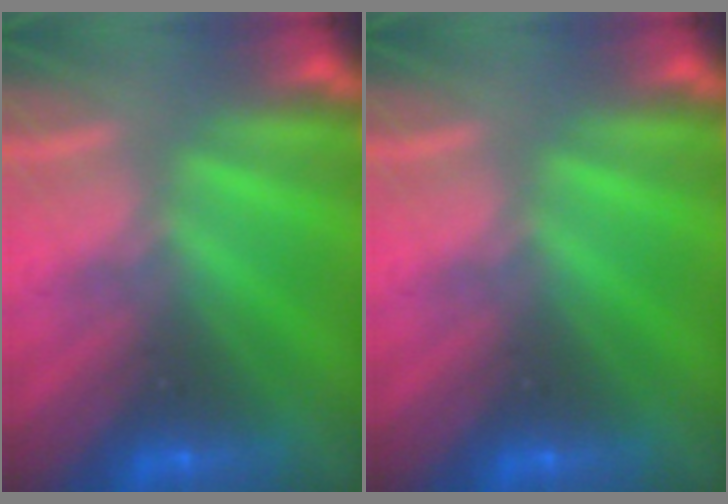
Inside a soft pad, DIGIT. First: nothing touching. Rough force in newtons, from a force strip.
{"total": 0.0}